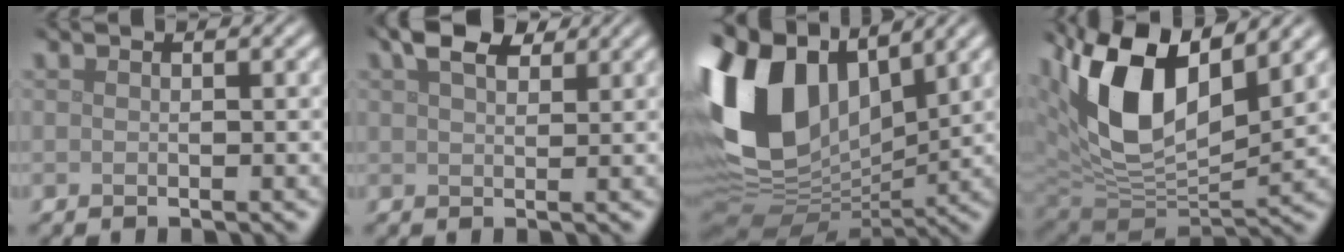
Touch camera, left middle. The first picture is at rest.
{"total": 4.9, "force": [3.1, 2.2, 3.0], "torque": [-0.055, 0.015, 0.050]}
{"total": 15.2, "force": [3.6, 10.0, 10.9], "torque": [-0.268, 0.020, 0.057]}
{"total": 13.5, "force": [5.2, 6.4, 10.8], "torque": [-0.210, 0.008, 0.091]}